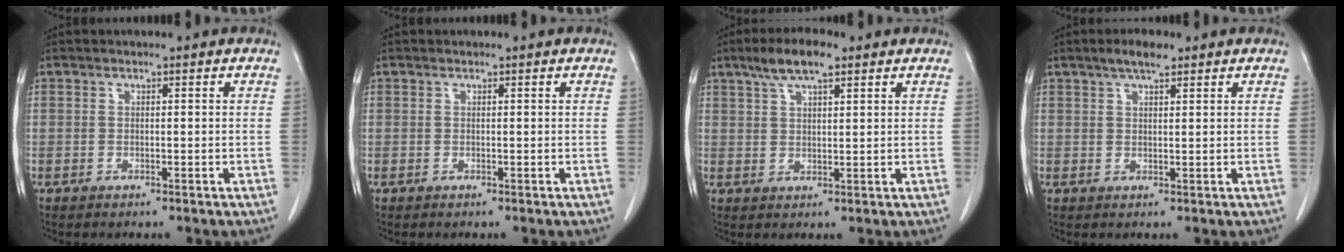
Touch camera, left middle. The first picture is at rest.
{"total": 0.0}
{"total": 6.3, "force": [4.2, 1.5, 4.4], "torque": [-0.092, 0.014, 0.076]}
{"total": 3.6, "force": [2.5, 0.9, 2.3], "torque": [-0.045, 0.007, 0.044]}